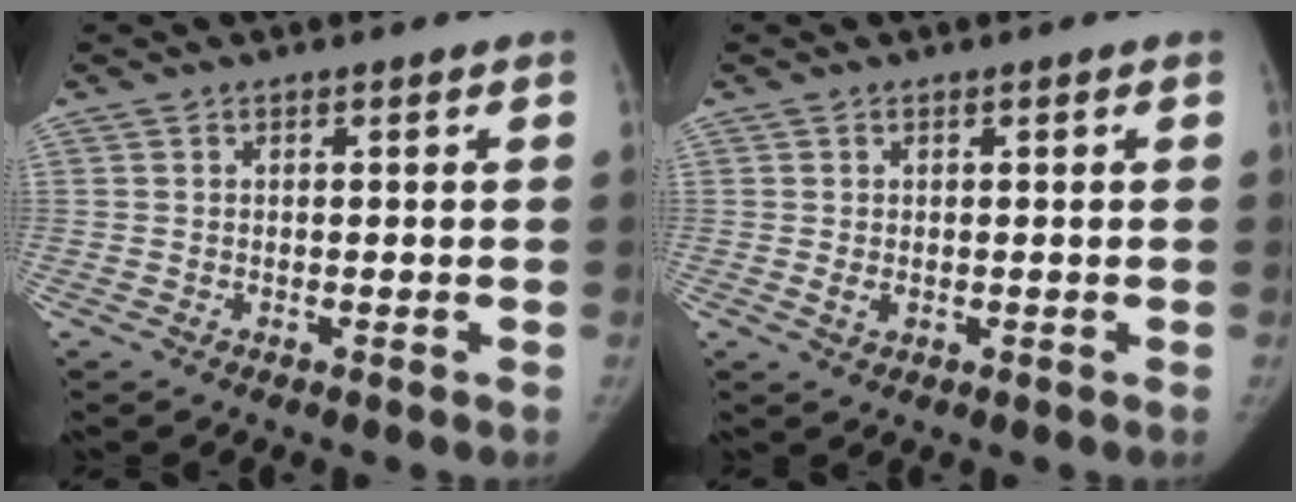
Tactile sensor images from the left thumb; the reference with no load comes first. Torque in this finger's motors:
{"motor_torque": [-0.05, 0.01, 0.56, -0.13, -0.03]}